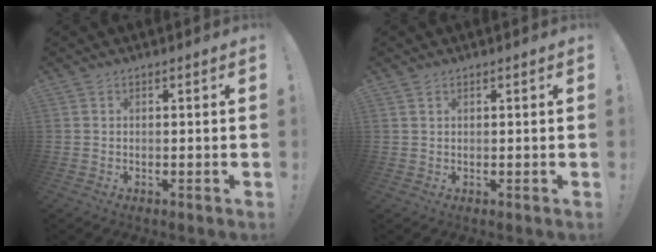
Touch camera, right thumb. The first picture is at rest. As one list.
[{"total": 0.9, "force": [0.7, 0.4, 0.4], "torque": [-0.016, 0.002, 0.015]}]